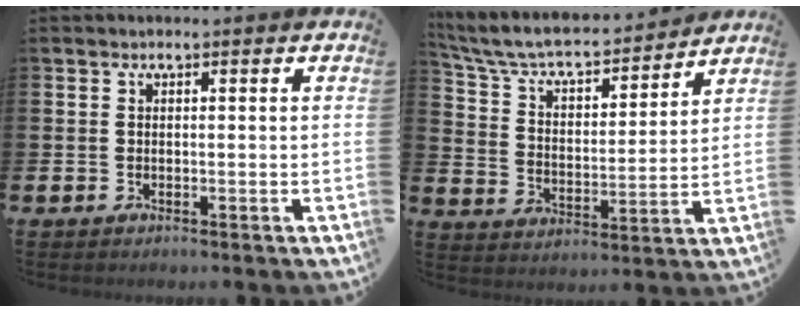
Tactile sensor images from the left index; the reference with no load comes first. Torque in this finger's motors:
{"motor_torque": [1.08, -1.05, 0.17, 0.07]}